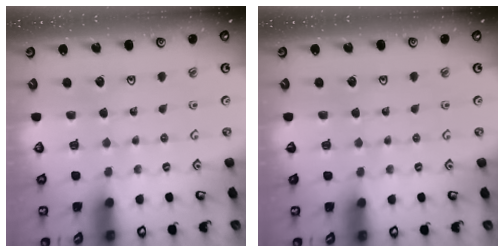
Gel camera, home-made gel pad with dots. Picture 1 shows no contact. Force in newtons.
{"total": 0.0}